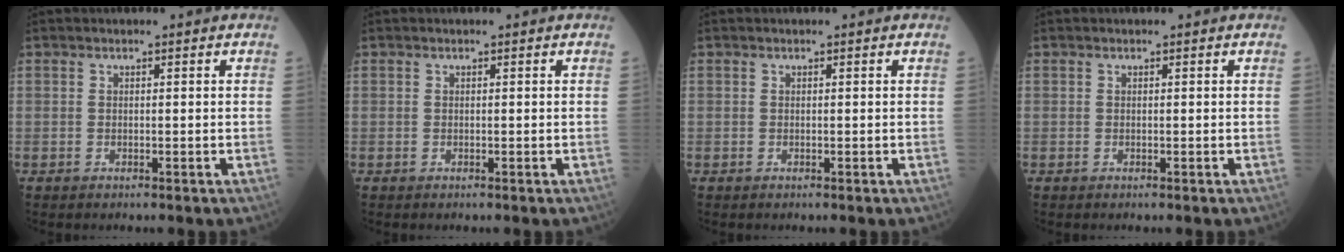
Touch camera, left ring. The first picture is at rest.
{"total": 0.0}
{"total": 0.0}
{"total": 0.0}